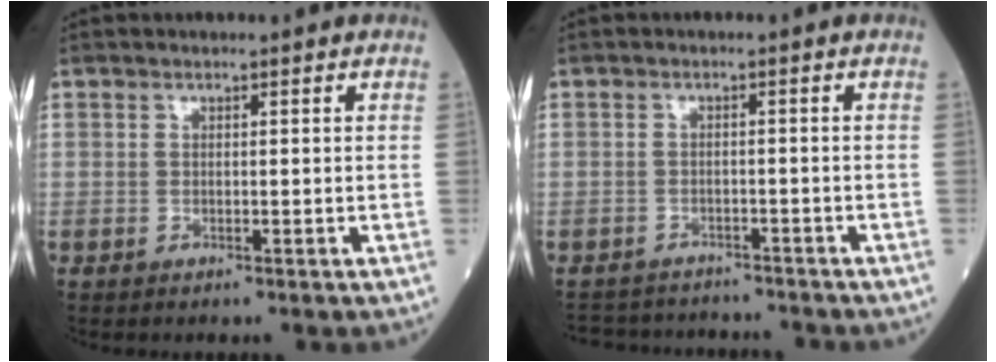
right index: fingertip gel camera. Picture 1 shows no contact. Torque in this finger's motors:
{"motor_torque": [-0.52, -0.43, -1.05, -0.21]}